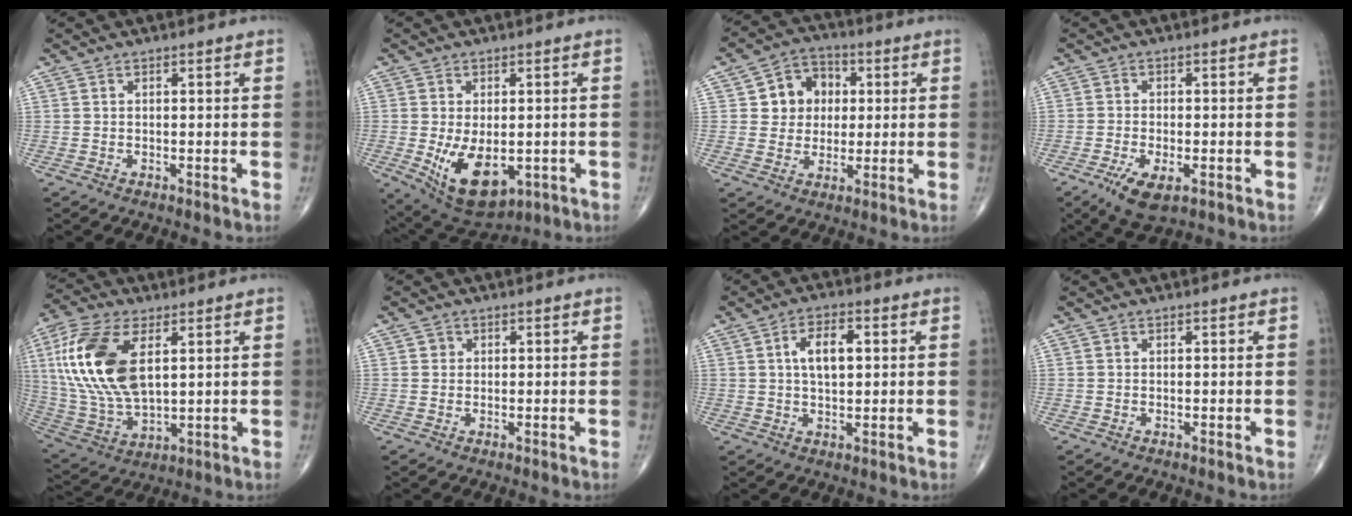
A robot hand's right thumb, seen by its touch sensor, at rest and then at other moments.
{"total": 11.9, "force": [-2.5, 6.9, 9.4], "torque": [-0.145, -0.013, -0.018]}
{"total": 9.2, "force": [1.7, 8.1, 4.1], "torque": [-0.018, 0.005, 0.023]}
{"total": 6.5, "force": [-3.0, 2.9, 5.0], "torque": [-0.095, -0.003, -0.046]}
{"total": 19.6, "force": [5.1, 10.1, 16.0], "torque": [-0.340, -0.014, 0.100]}
{"total": 1.4, "force": [0.3, 1.3, 0.3], "torque": [0.003, 0.001, 0.002]}
{"total": 6.8, "force": [1.6, 3.3, 5.8], "torque": [-0.095, 0.005, 0.025]}
{"total": 0.0}